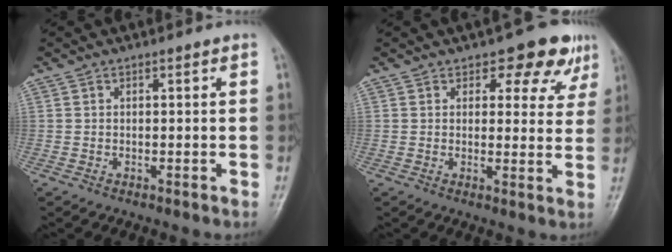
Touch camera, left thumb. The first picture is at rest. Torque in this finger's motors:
{"motor_torque": [0.11, 0.12, 0.06, -0.07, 0.11]}